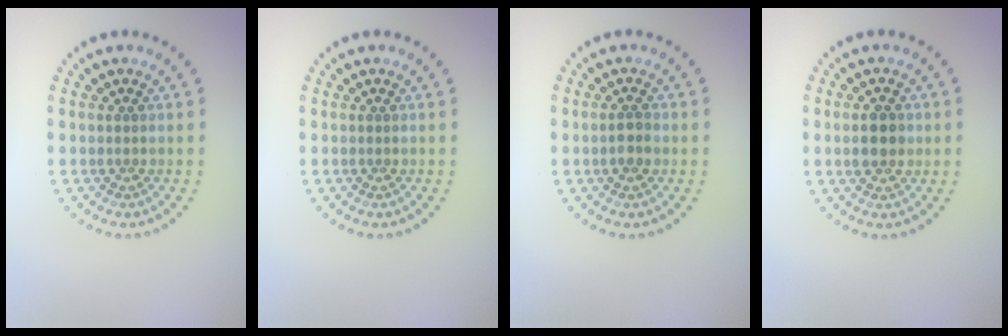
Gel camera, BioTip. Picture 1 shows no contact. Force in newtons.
{"total": 0.0}
{"total": 1.4, "press": 1.4, "slide": 0.2}
{"total": 2.9, "press": 2.9, "slide": 0.2}